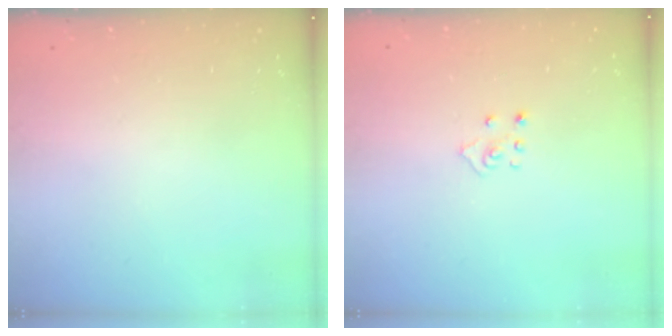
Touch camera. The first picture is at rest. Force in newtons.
{"total": 2.7, "press": 2.7, "slide": 0.2}